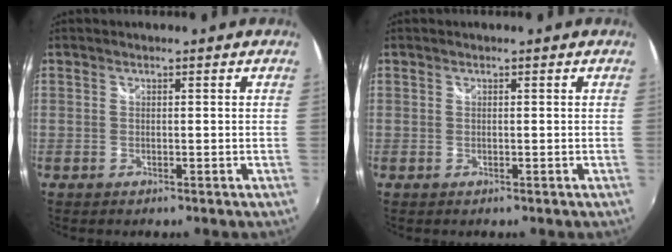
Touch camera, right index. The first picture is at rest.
{"total": 0.0}